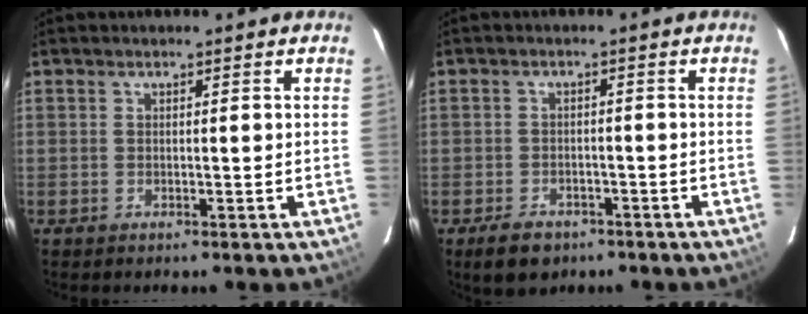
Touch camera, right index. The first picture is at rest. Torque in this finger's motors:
{"motor_torque": [-0.21, -0.15, -0.40, -0.21]}